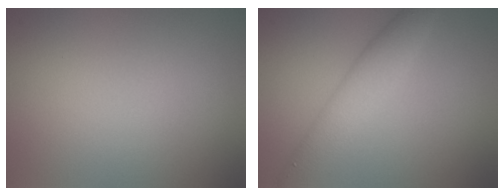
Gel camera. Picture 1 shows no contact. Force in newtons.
{"total": 4.1, "press": 4.1, "slide": 0.0}